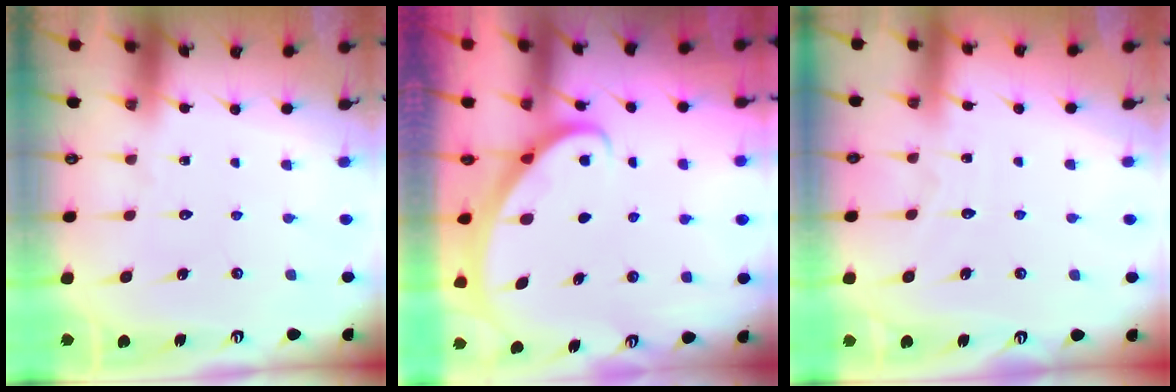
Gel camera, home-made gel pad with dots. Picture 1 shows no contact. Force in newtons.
{"total": 2.5, "press": 2.5, "slide": 0.3}
{"total": 2.7, "press": 2.7, "slide": 0.4}